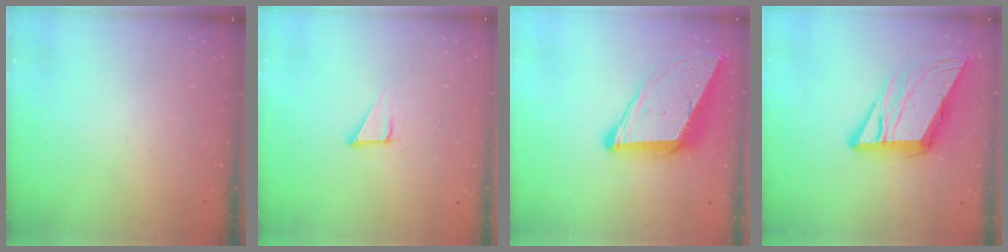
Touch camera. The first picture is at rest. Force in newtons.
{"total": 3.5, "press": 3.5, "slide": 0.2}
{"total": 12.6, "press": 12.0, "slide": 3.9}
{"total": 13.7, "press": 13.4, "slide": 2.6}